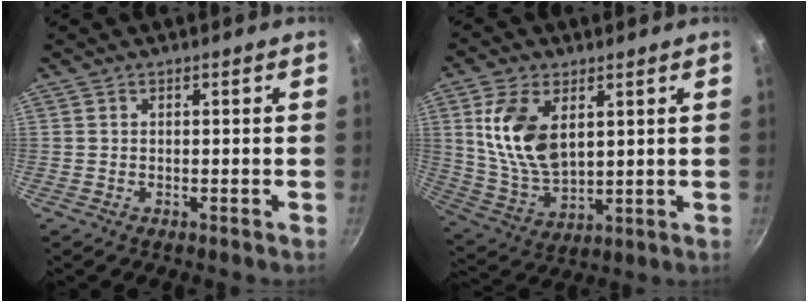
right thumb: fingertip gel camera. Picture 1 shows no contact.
{"total": 13.6, "force": [4.0, 7.9, 10.3], "torque": [-0.185, -0.025, 0.088]}